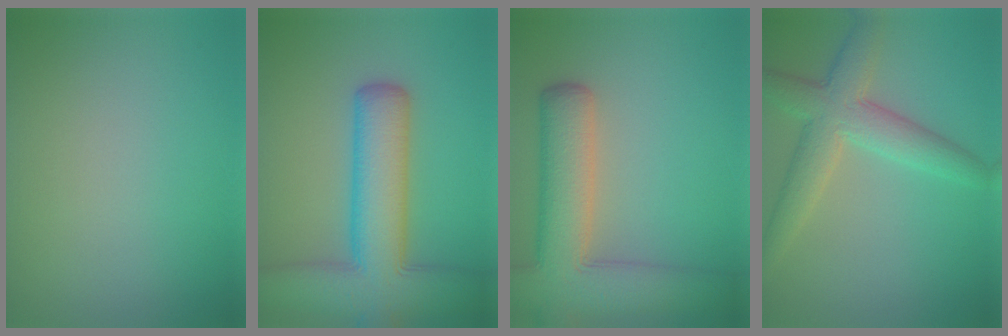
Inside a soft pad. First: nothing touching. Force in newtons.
{"total": 9.9, "press": 9.9, "slide": 0.4}
{"total": 8.8, "press": 8.8, "slide": 0.6}
{"total": 5.4, "press": 5.4, "slide": 0.1}